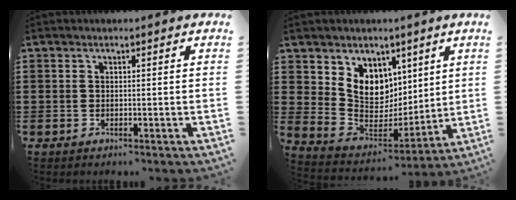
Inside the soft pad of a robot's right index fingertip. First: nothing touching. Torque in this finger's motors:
{"motor_torque": [1.12, 1.02, 0.70, 0.18]}